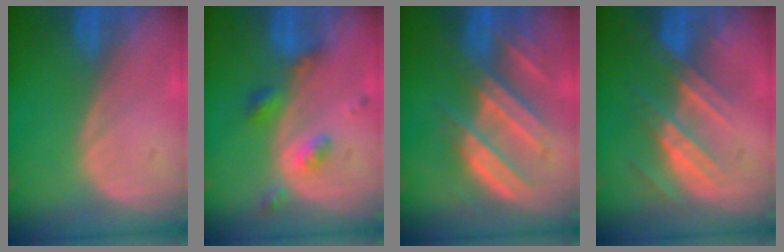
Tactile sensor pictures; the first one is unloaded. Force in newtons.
{"total": 5.3, "press": 4.5, "slide": 2.6}
{"total": 8.8, "press": 8.0, "slide": 3.6}
{"total": 7.2, "press": 6.6, "slide": 2.8}